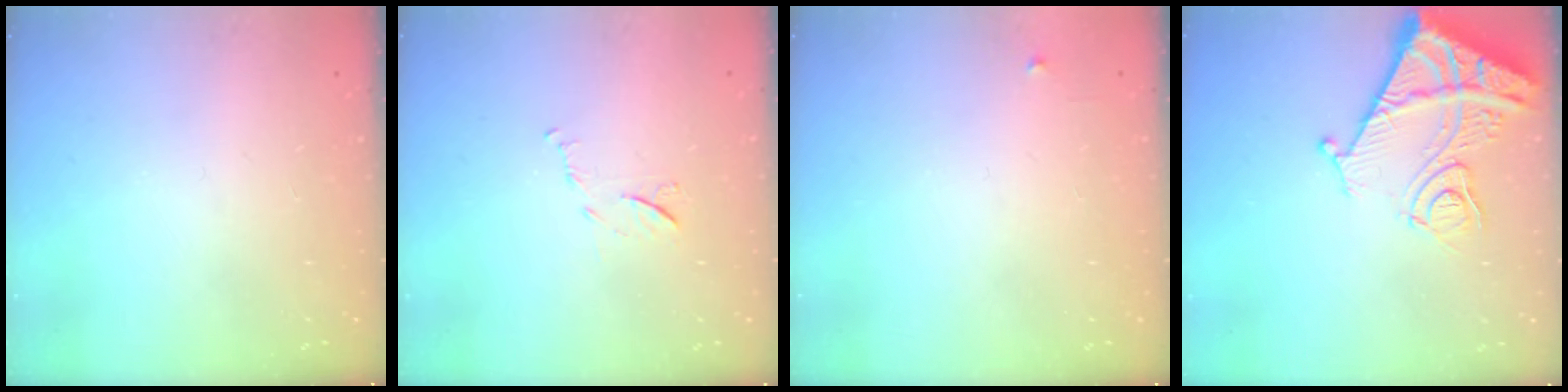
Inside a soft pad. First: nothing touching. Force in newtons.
{"total": 6.0, "press": 6.0, "slide": 0.6}
{"total": 2.4, "press": 2.3, "slide": 0.4}
{"total": 13.8, "press": 13.8, "slide": 1.4}